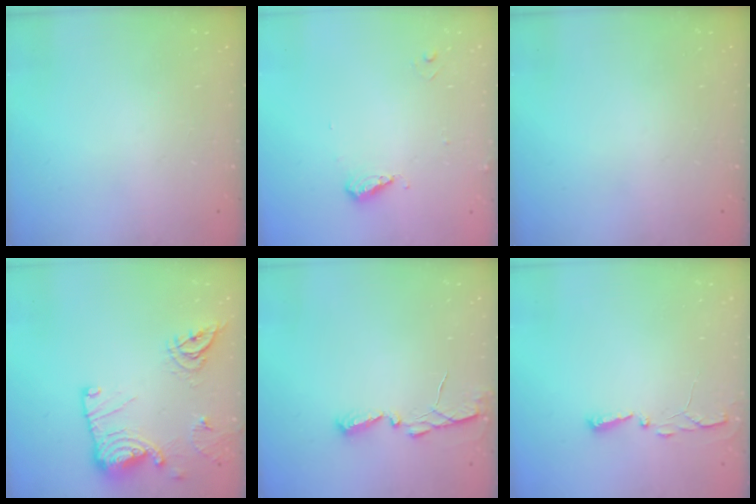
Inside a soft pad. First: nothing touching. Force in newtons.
{"total": 5.0, "press": 4.9, "slide": 0.6}
{"total": 0.0}
{"total": 17.4, "press": 17.4, "slide": 1.1}
{"total": 4.9, "press": 4.9, "slide": 0.3}
{"total": 3.5, "press": 3.5, "slide": 0.5}